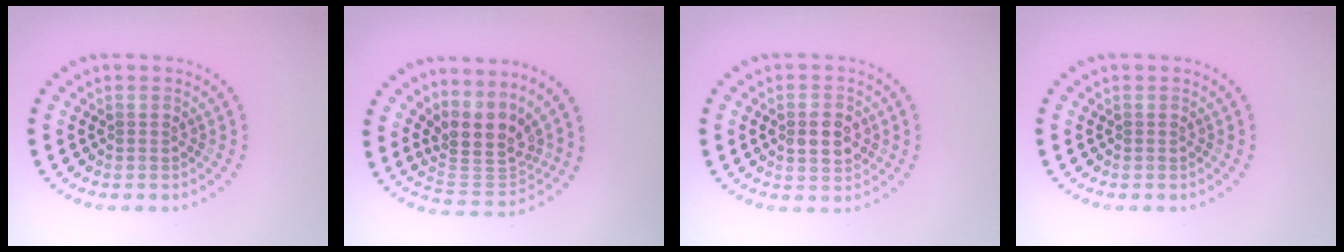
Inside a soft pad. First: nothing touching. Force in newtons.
{"total": 4.0, "press": 3.0, "slide": 2.7}
{"total": 2.6, "press": 2.6, "slide": 0.1}
{"total": 0.0}